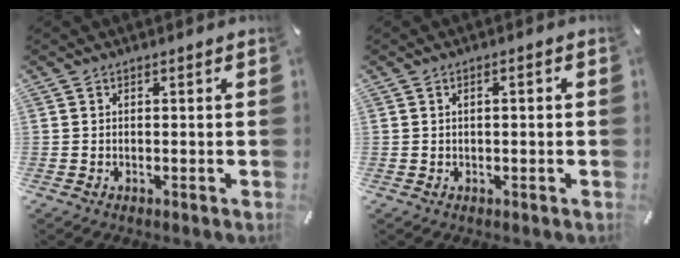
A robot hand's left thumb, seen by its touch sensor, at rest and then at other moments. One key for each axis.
{"total": 1.4, "fx": -0.2, "fy": 0.6, "fz": 1.3, "tx": -0.023, "ty": 0.003, "tz": -0.004}